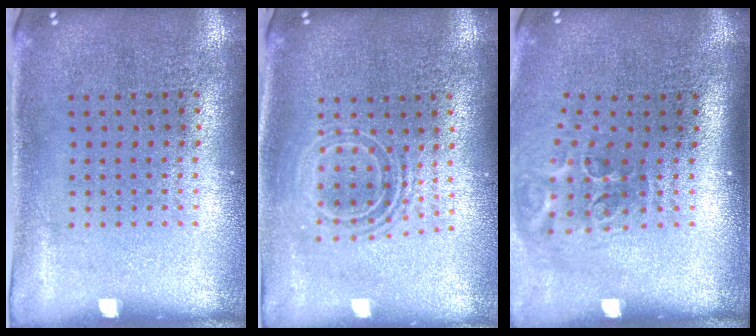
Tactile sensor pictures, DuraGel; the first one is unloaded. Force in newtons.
{"total": 1.8, "press": 1.3, "slide": 1.1}
{"total": 1.9, "press": 1.1, "slide": 1.5}